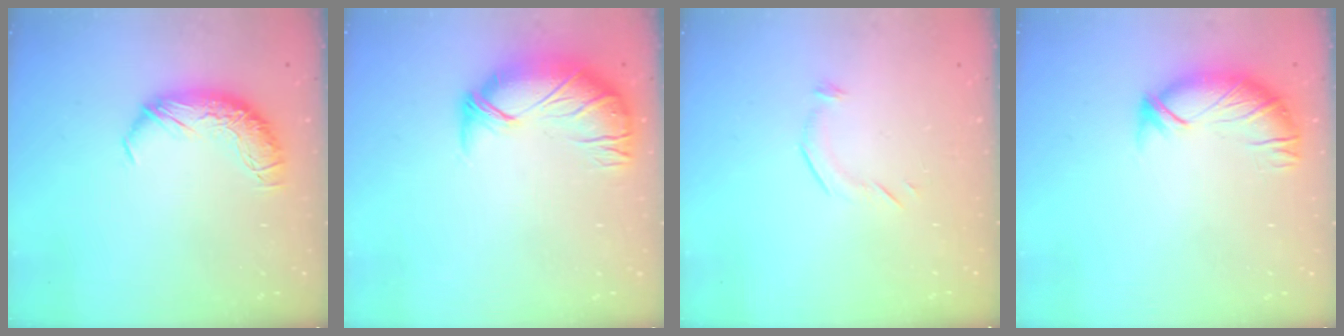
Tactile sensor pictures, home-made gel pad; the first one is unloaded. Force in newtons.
{"total": 2.8, "press": 0.9, "slide": 2.6}
{"total": 5.2, "press": 5.2, "slide": 0.8}
{"total": 3.3, "press": 3.1, "slide": 1.3}